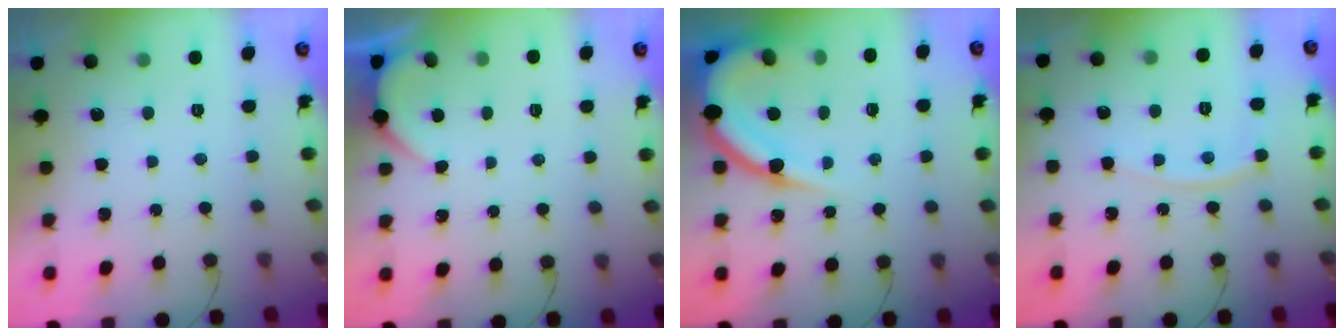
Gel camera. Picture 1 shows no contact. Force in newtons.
{"total": 2.1, "press": 2.1, "slide": 0.3}
{"total": 12.9, "press": 12.8, "slide": 1.3}
{"total": 8.0, "press": 7.9, "slide": 1.0}